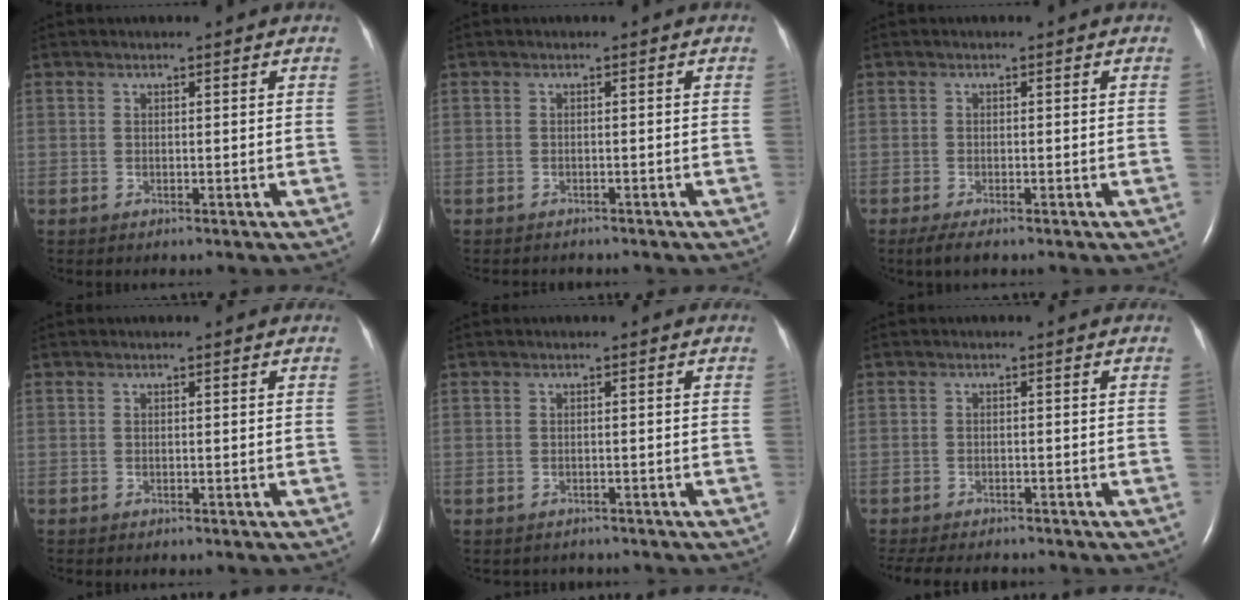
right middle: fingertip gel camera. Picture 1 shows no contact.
{"total": 2.7, "force": [-2.4, 0.9, 0.7], "torque": [-0.015, -0.004, -0.025]}
{"total": 2.3, "force": [-1.6, 0.4, 1.6], "torque": [-0.037, -0.009, -0.029]}
{"total": 1.4, "force": [-1.1, 0.4, 0.7], "torque": [-0.015, -0.003, -0.009]}
{"total": 3.0, "force": [-2.7, 1.3, 0.3], "torque": [-0.011, -0.001, -0.031]}
{"total": 10.3, "force": [-9.0, 2.8, 4.2], "torque": [-0.078, -0.012, -0.121]}